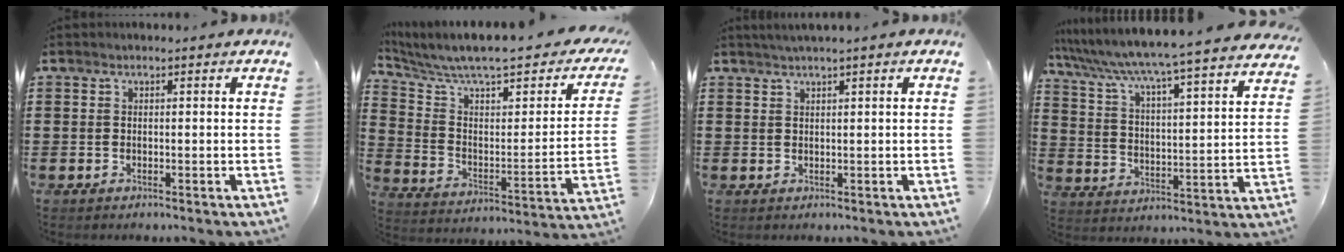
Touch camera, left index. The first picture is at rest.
{"total": 7.5, "force": [5.9, 1.2, 4.3], "torque": [-0.113, -0.048, 0.095]}
{"total": 1.2, "force": [0.9, -0.3, 0.7], "torque": [-0.012, 0.000, 0.017]}
{"total": 4.9, "force": [4.4, -1.0, 1.9], "torque": [-0.061, -0.051, 0.063]}